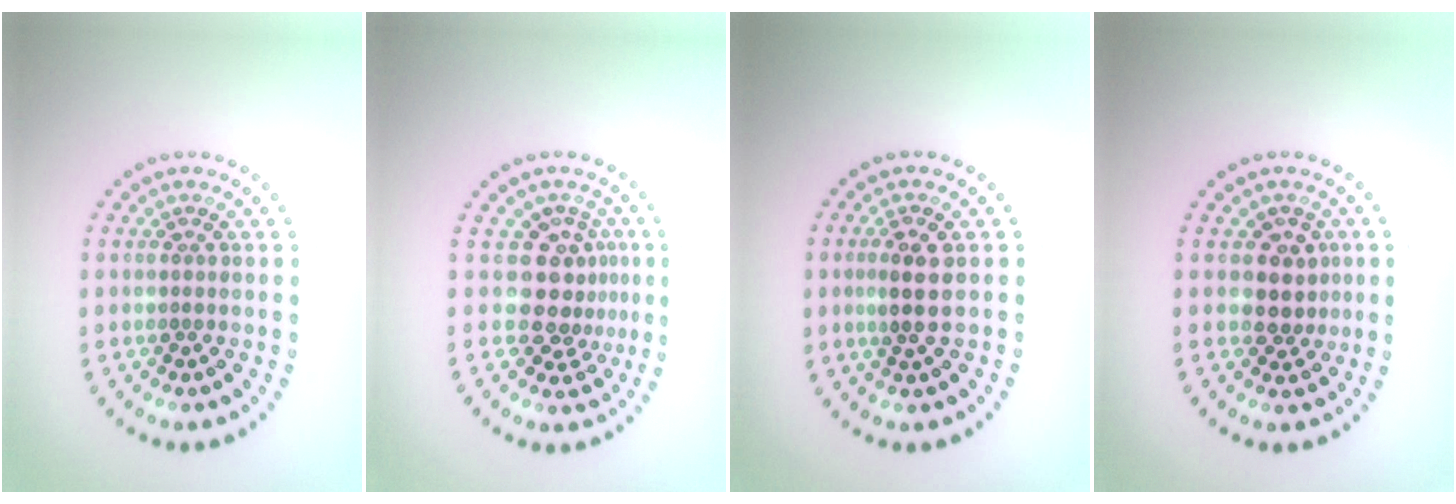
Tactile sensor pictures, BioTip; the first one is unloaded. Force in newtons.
{"total": 3.6, "press": 2.6, "slide": 2.5}
{"total": 2.4, "press": 2.2, "slide": 1.0}
{"total": 2.6, "press": 2.2, "slide": 1.4}